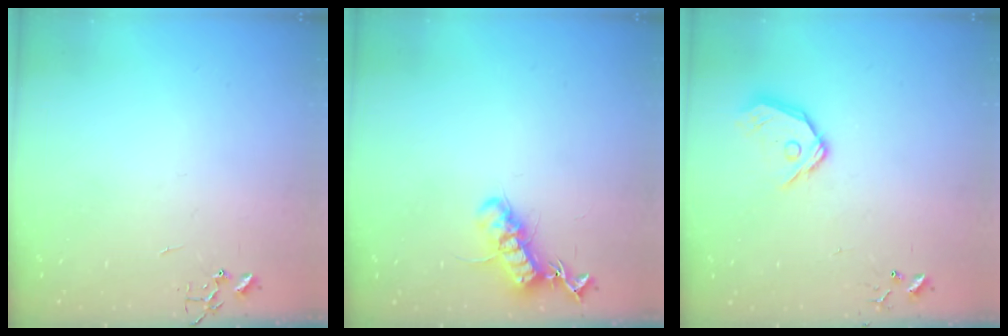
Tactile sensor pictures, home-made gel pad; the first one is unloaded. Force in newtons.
{"total": 13.8, "press": 13.7, "slide": 1.3}
{"total": 11.5, "press": 11.4, "slide": 1.7}